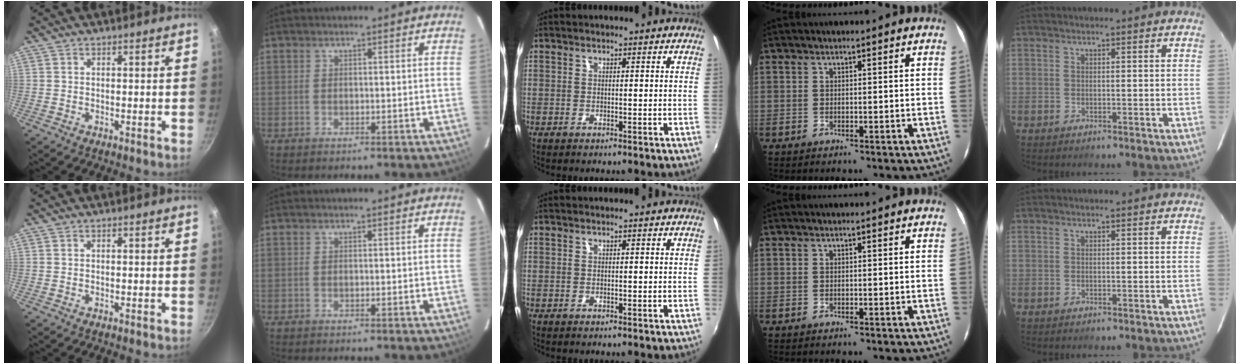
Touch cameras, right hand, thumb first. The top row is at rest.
{}